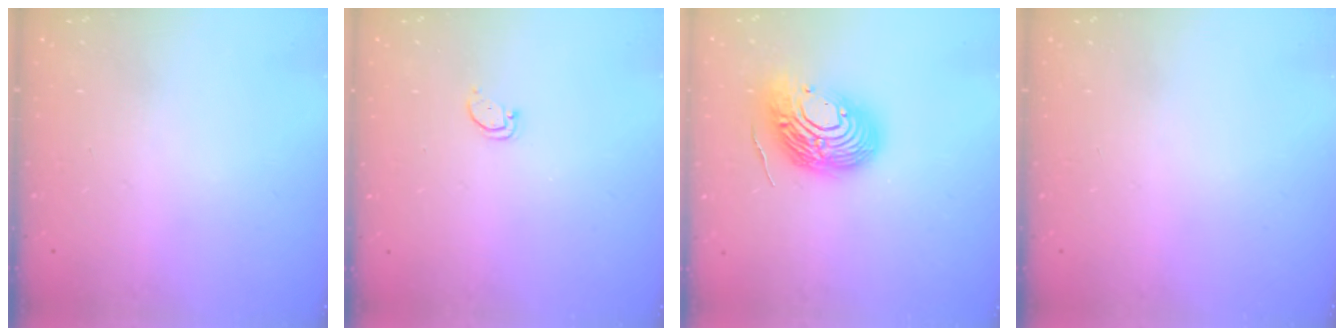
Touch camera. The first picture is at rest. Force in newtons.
{"total": 1.8, "press": 1.8, "slide": 0.1}
{"total": 15.3, "press": 15.1, "slide": 2.2}
{"total": 0.0}